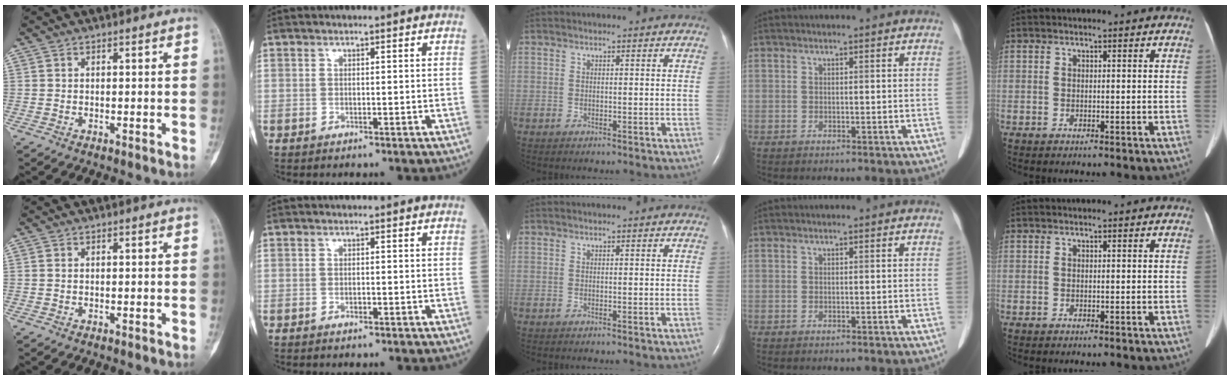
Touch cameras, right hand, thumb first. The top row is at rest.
{"index": {"total": 0.8, "force": [-0.4, 0.2, 0.6], "torque": [-0.014, 0.000, -0.006]}}